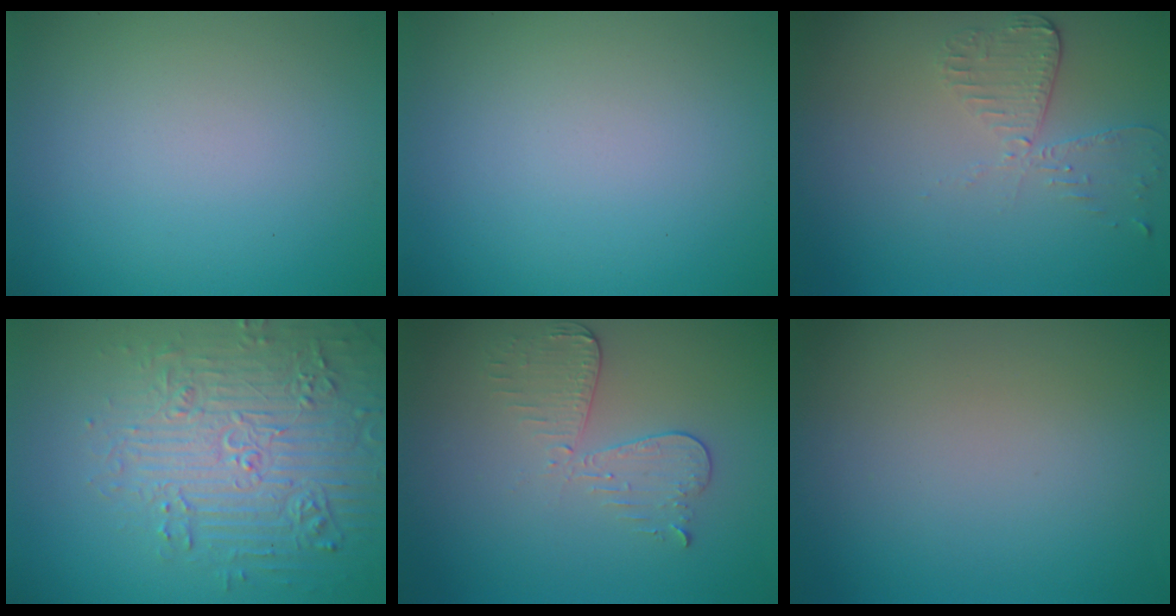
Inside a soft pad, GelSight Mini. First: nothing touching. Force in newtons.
{"total": 0.0}
{"total": 2.6, "press": 2.3, "slide": 1.2}
{"total": 7.0, "press": 6.9, "slide": 1.6}
{"total": 2.9, "press": 2.6, "slide": 1.4}
{"total": 0.0}